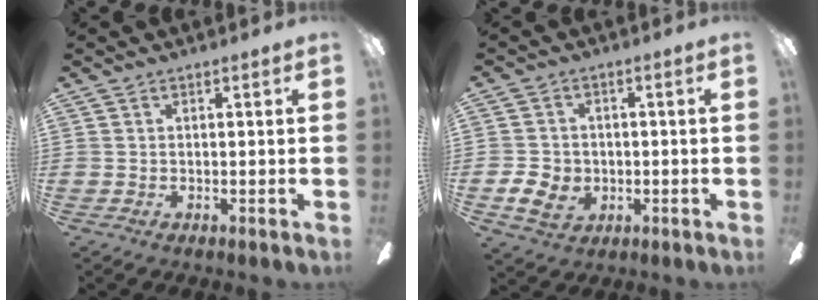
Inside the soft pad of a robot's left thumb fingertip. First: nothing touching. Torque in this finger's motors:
{"motor_torque": [0.08, 0.13, -0.16, 0.08, 0.03]}